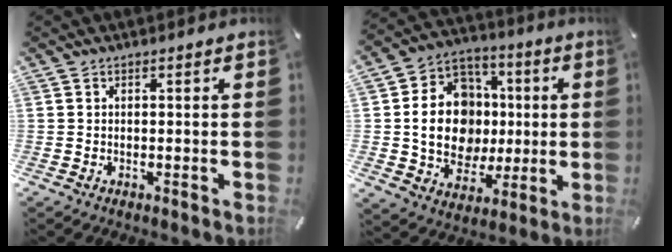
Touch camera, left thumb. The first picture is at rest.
{"total": 16.8, "force": [0.0, 14.4, 8.7], "torque": [-0.160, 0.011, 0.011]}